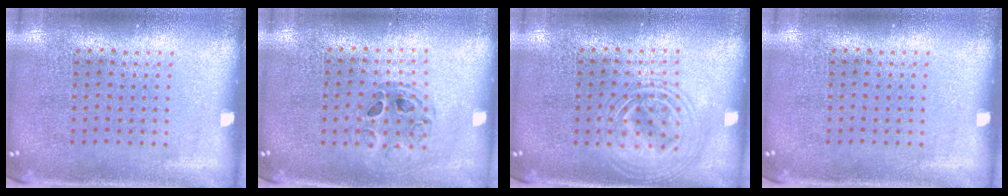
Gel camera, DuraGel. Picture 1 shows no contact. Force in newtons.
{"total": 0.5, "press": 0.4, "slide": 0.2}
{"total": 1.9, "press": 1.9, "slide": 0.3}
{"total": 0.0}